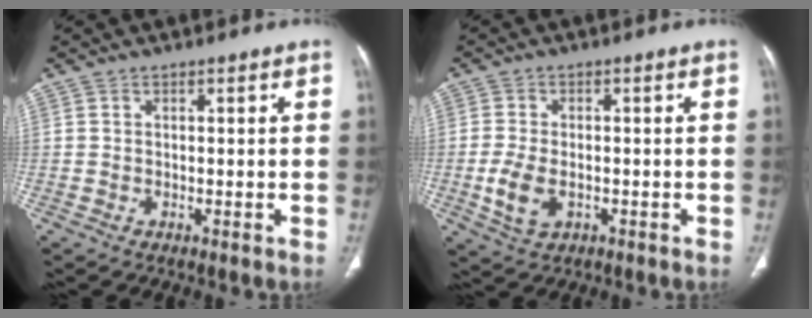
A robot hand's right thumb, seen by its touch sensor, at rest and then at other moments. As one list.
[{"total": 5.9, "force": [-1.5, 3.5, 4.4], "torque": [-0.095, -0.002, -0.024]}]